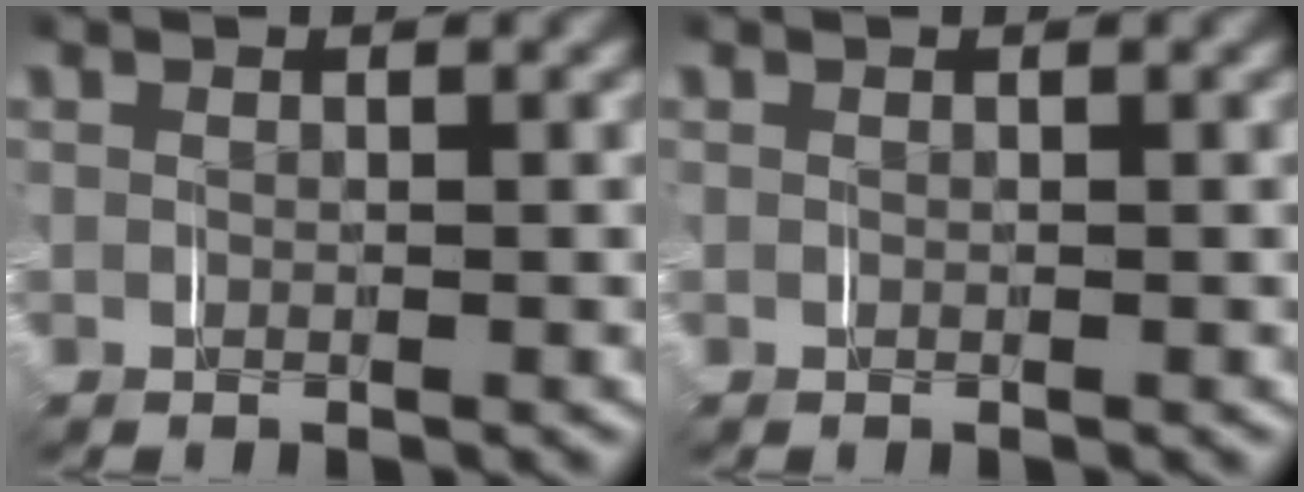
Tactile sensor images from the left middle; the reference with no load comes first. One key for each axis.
{"total": 0.0}